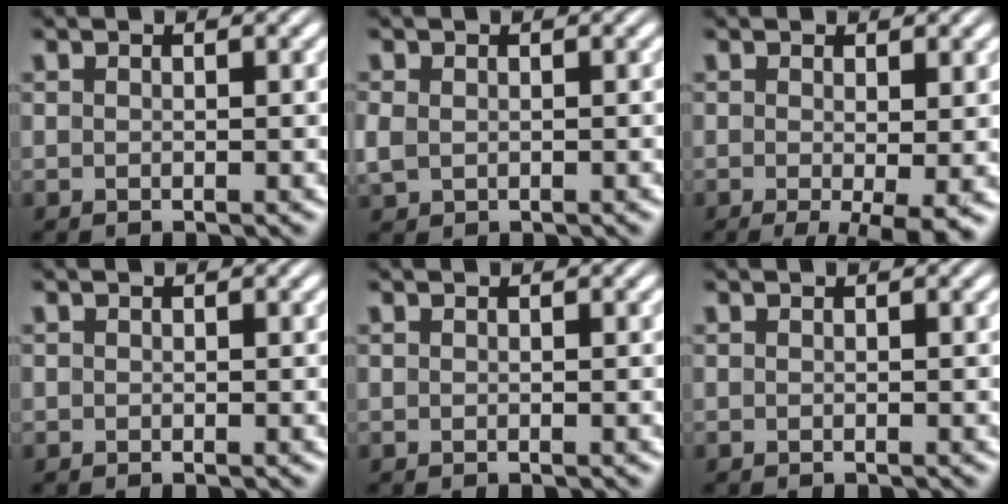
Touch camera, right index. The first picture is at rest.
{"total": 1.7, "force": [-0.2, 1.5, 0.8], "torque": [-0.035, -0.012, 0.007]}
{"total": 4.7, "force": [-2.7, 1.0, 3.7], "torque": [-0.048, -0.025, -0.029]}
{"total": 0.0}
{"total": 0.0}
{"total": 0.0}